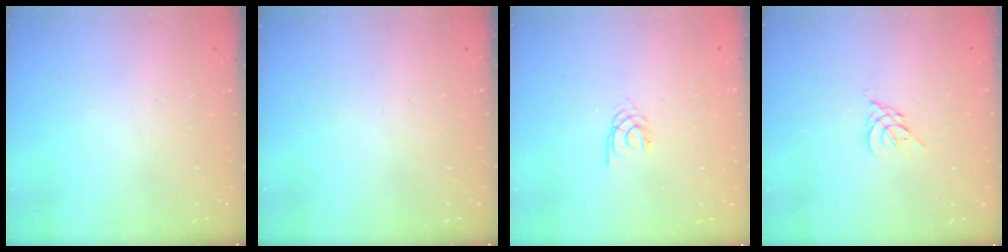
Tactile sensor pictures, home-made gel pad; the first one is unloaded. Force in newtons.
{"total": 0.0}
{"total": 2.1, "press": 2.0, "slide": 0.4}
{"total": 2.6, "press": 2.5, "slide": 0.7}